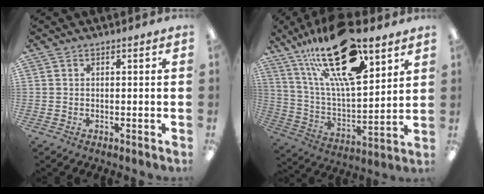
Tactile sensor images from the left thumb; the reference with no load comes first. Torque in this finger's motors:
{"motor_torque": [2.53, 2.48, 1.69, -1.08, 0.26]}